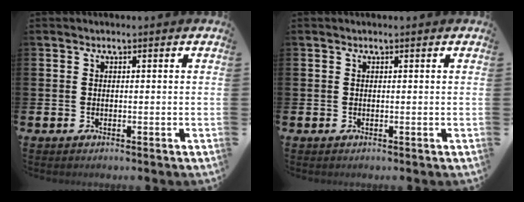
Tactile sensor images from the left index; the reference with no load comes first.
{"total": 0.0}